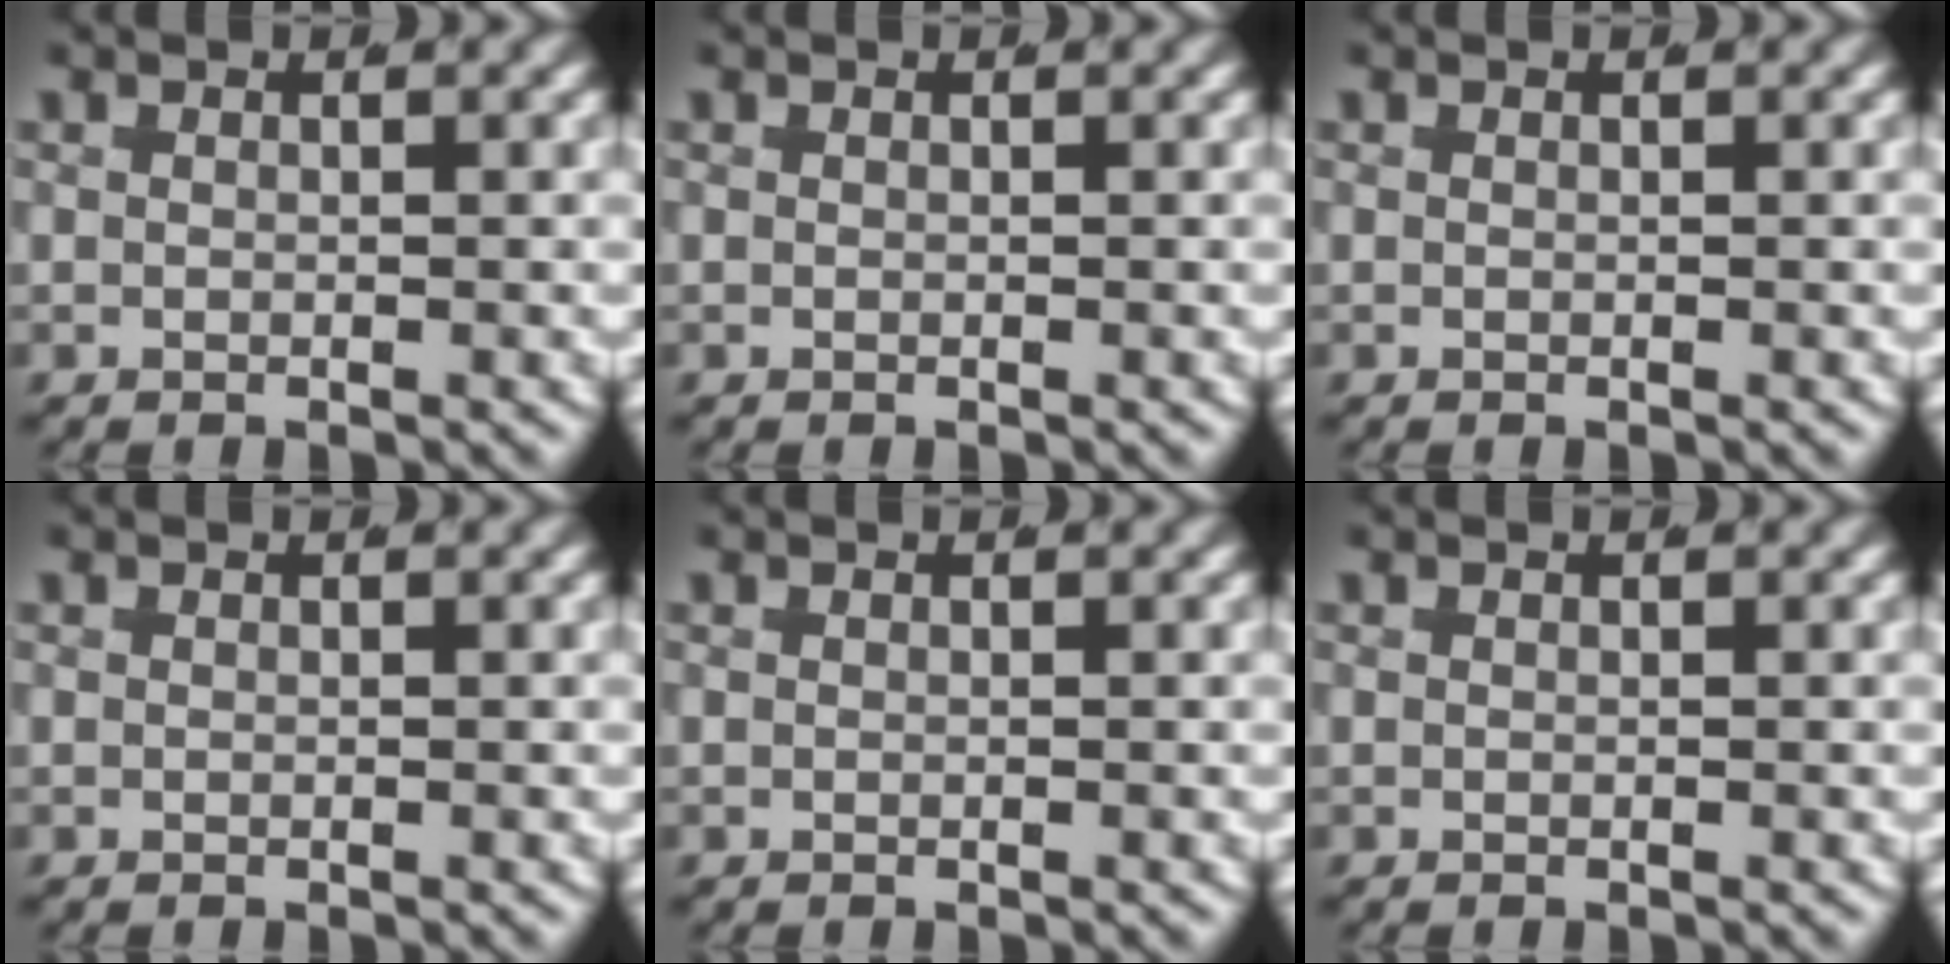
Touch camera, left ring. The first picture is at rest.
{"total": 0.0}
{"total": 0.0}
{"total": 0.0}
{"total": 0.0}
{"total": 0.0}